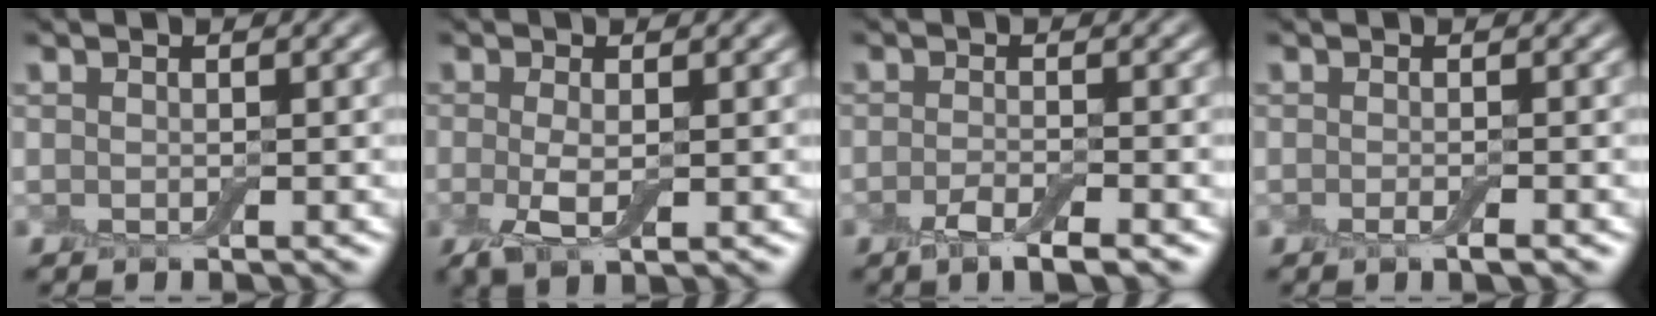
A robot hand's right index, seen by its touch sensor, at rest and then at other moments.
{"total": 2.9, "force": [-0.3, 1.1, 2.7], "torque": [-0.064, -0.009, -0.007]}
{"total": 2.9, "force": [-1.6, 0.7, 2.4], "torque": [-0.043, -0.003, -0.034]}
{"total": 1.3, "force": [-0.6, 0.2, 1.1], "torque": [-0.018, -0.005, -0.013]}